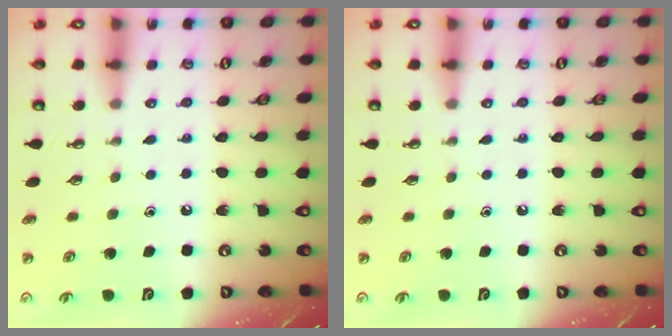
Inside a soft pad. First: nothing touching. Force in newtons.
{"total": 0.0}